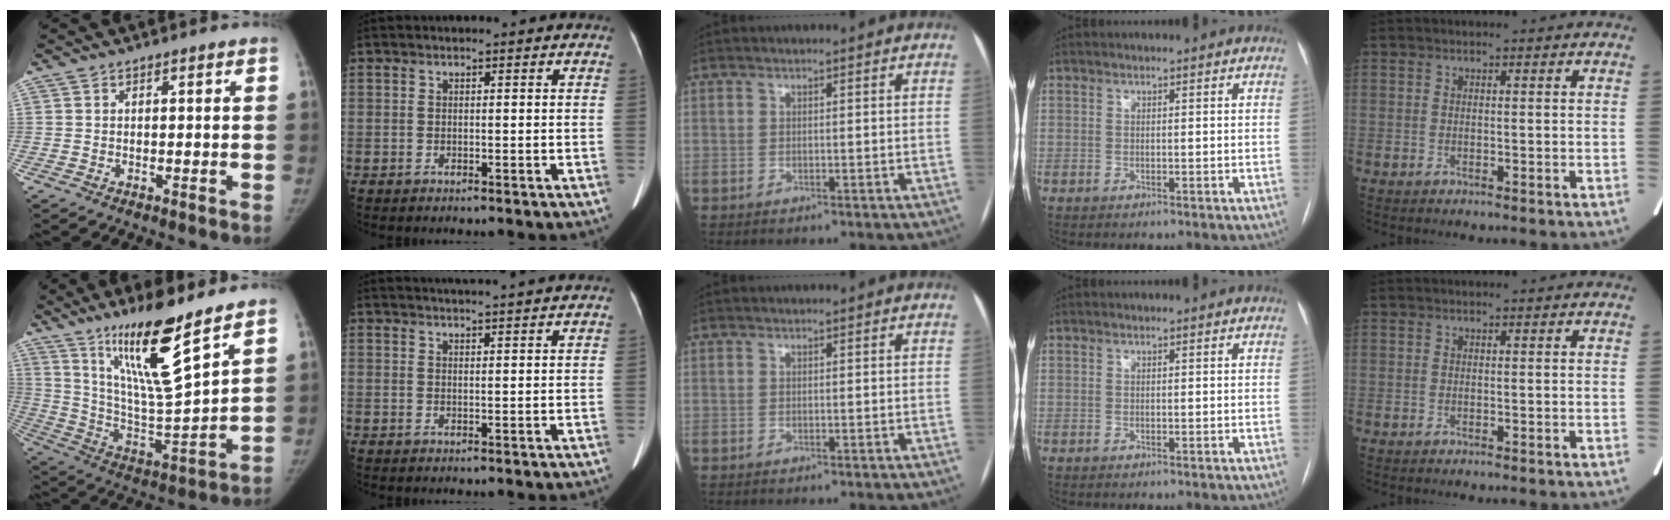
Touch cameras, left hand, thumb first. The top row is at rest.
{"thumb": {"total": 18.6, "force": [12.2, 2.4, 13.8], "torque": [-0.223, -0.078, 0.227]}, "index": {"total": 8.3, "force": [7.6, -0.6, 3.2], "torque": [-0.046, 0.022, 0.089]}}